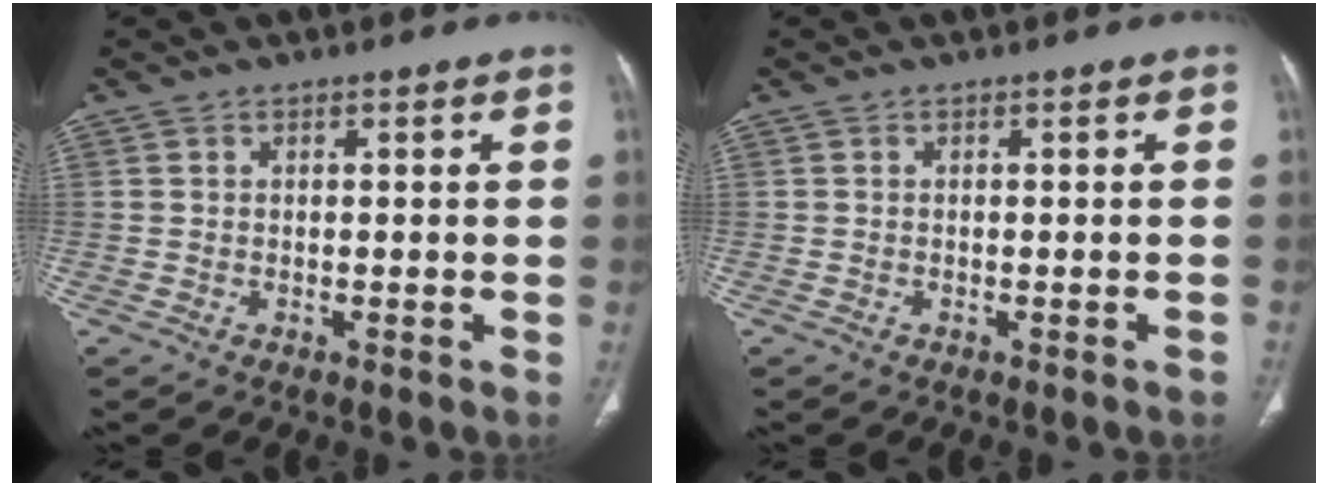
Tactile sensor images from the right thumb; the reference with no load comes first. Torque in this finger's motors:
{"motor_torque": [0.35, 0.24, 0.44, -0.13, 0.09]}